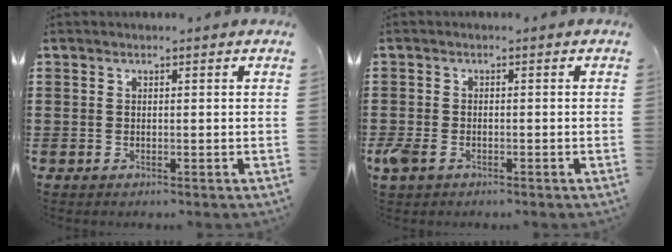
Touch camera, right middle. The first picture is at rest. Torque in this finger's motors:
{"motor_torque": [0.52, -0.33, 0.07, 0.04]}